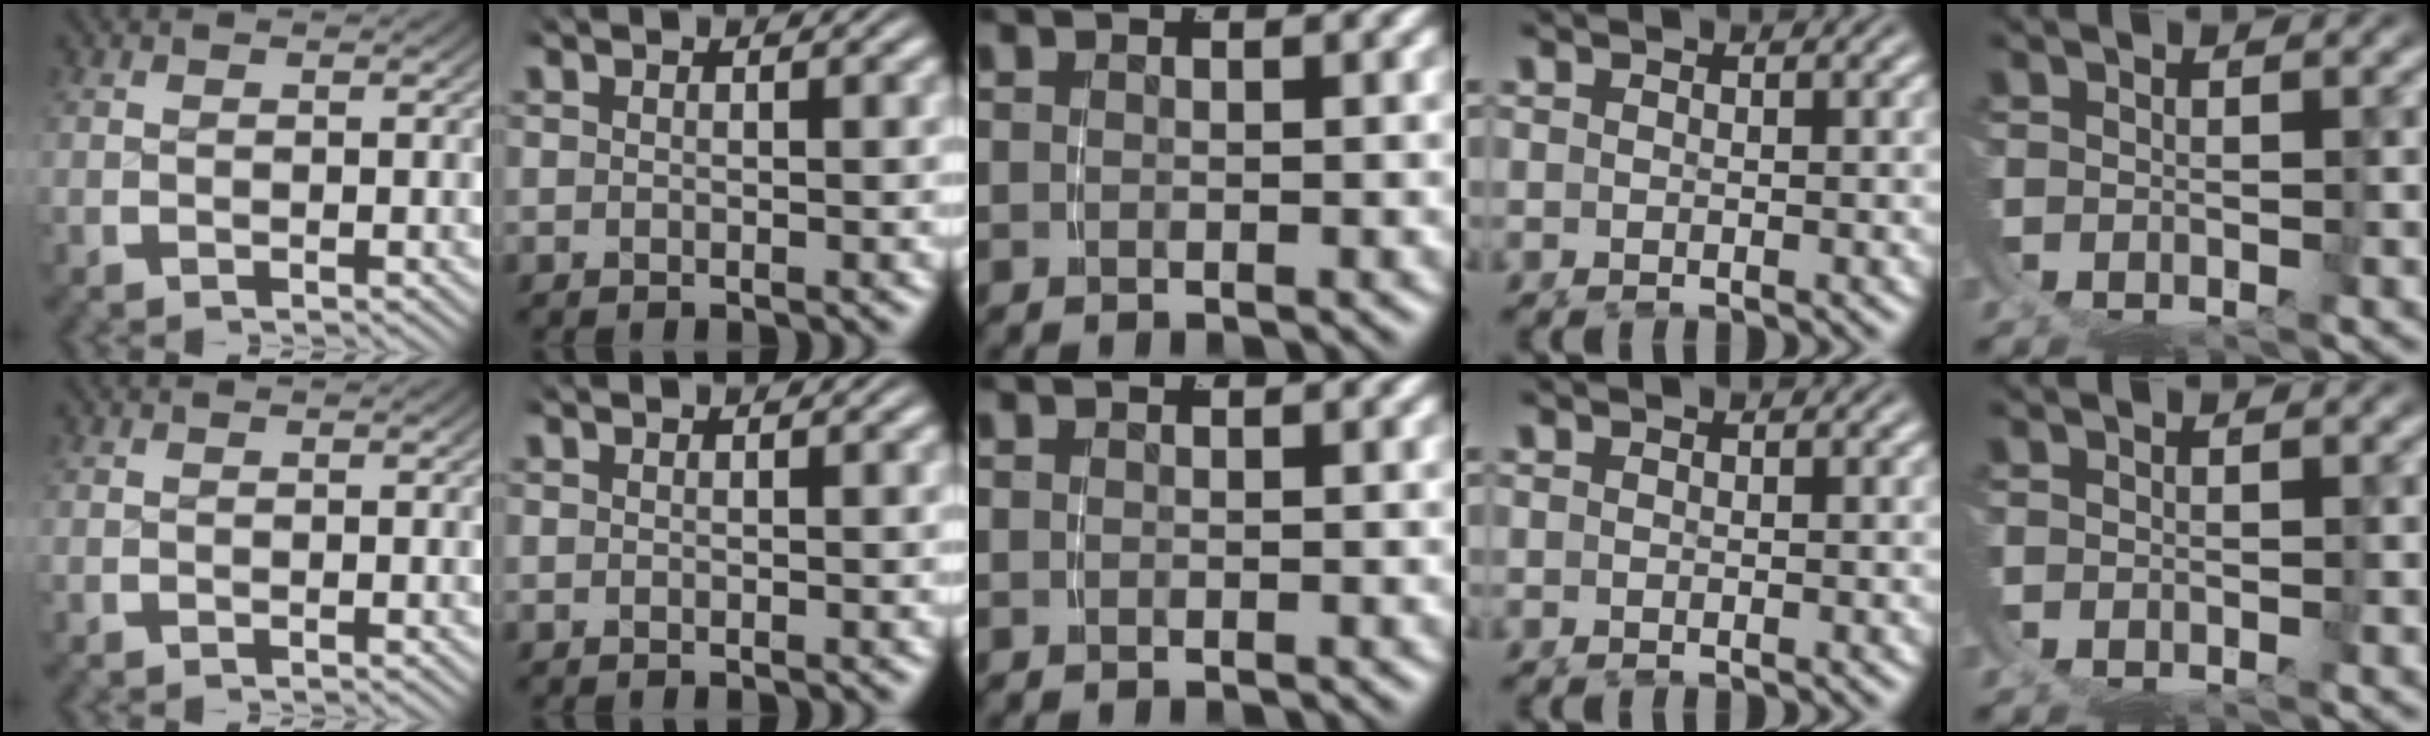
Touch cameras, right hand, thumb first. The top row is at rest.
{}